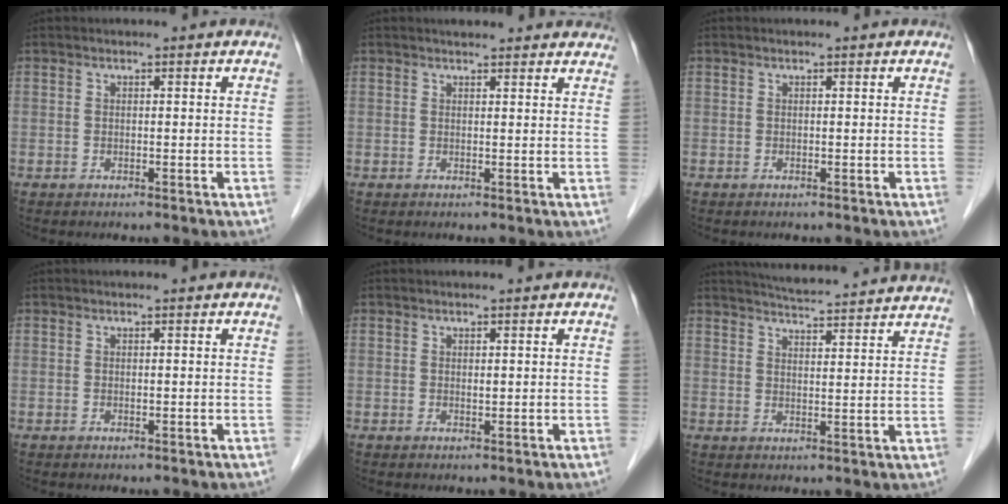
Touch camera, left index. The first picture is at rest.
{"total": 8.8, "force": [8.0, 2.5, 2.7], "torque": [-0.011, 0.014, 0.086]}
{"total": 0.0}
{"total": 0.5, "force": [0.3, 0.4, 0.2], "torque": [0.005, -0.003, 0.003]}
{"total": 0.9, "force": [0.5, 0.5, 0.6], "torque": [-0.002, -0.005, 0.007]}
{"total": 17.3, "force": [16.4, 1.2, 5.2], "torque": [-0.076, -0.001, 0.210]}